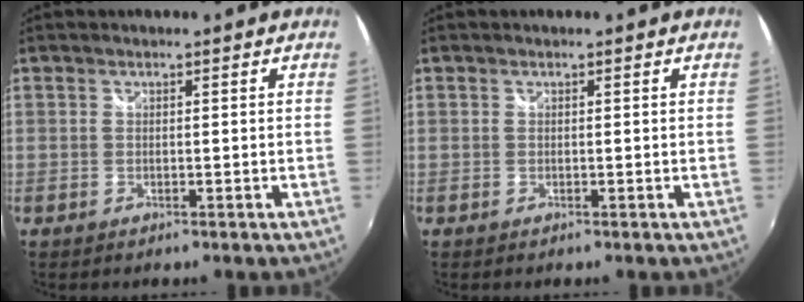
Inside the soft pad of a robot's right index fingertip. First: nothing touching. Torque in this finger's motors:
{"motor_torque": [0.01, 0.01, -0.02, 0.00]}